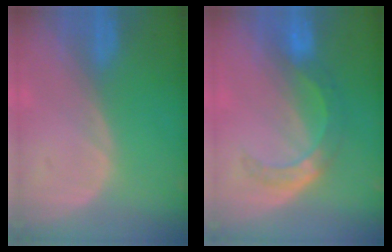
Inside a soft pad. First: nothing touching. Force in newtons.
{"total": 5.6, "press": 5.4, "slide": 1.6}